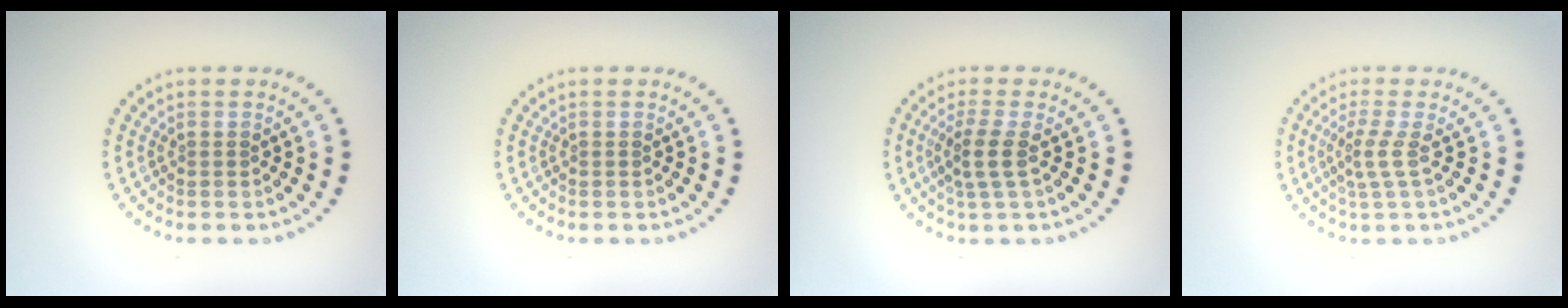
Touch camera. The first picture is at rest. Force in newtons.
{"total": 0.0}
{"total": 2.4, "press": 2.0, "slide": 1.4}
{"total": 2.1, "press": 1.4, "slide": 1.5}